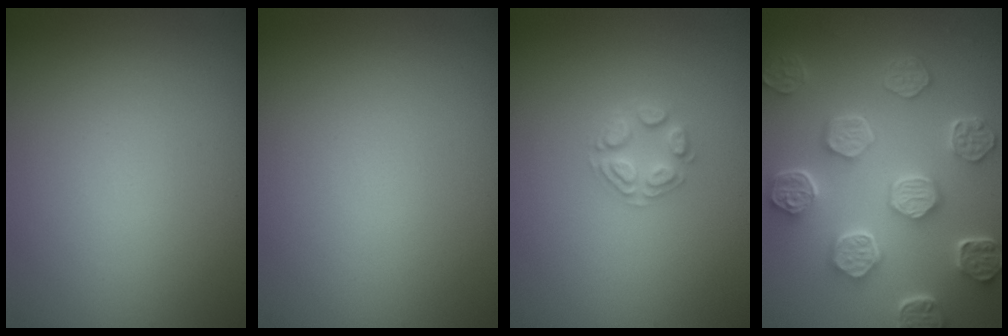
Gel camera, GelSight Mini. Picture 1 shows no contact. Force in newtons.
{"total": 0.0}
{"total": 2.2, "press": 2.2, "slide": 0.2}
{"total": 7.9, "press": 6.0, "slide": 5.1}